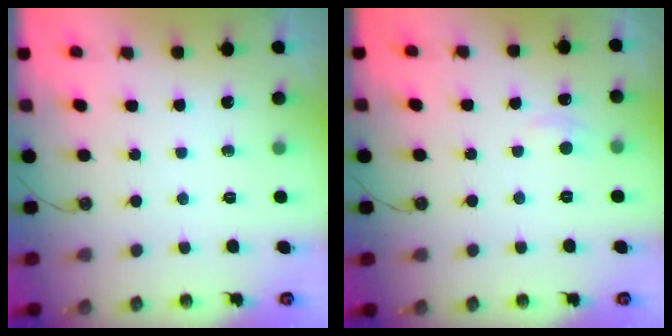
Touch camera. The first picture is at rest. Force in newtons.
{"total": 2.9, "press": 2.8, "slide": 0.5}